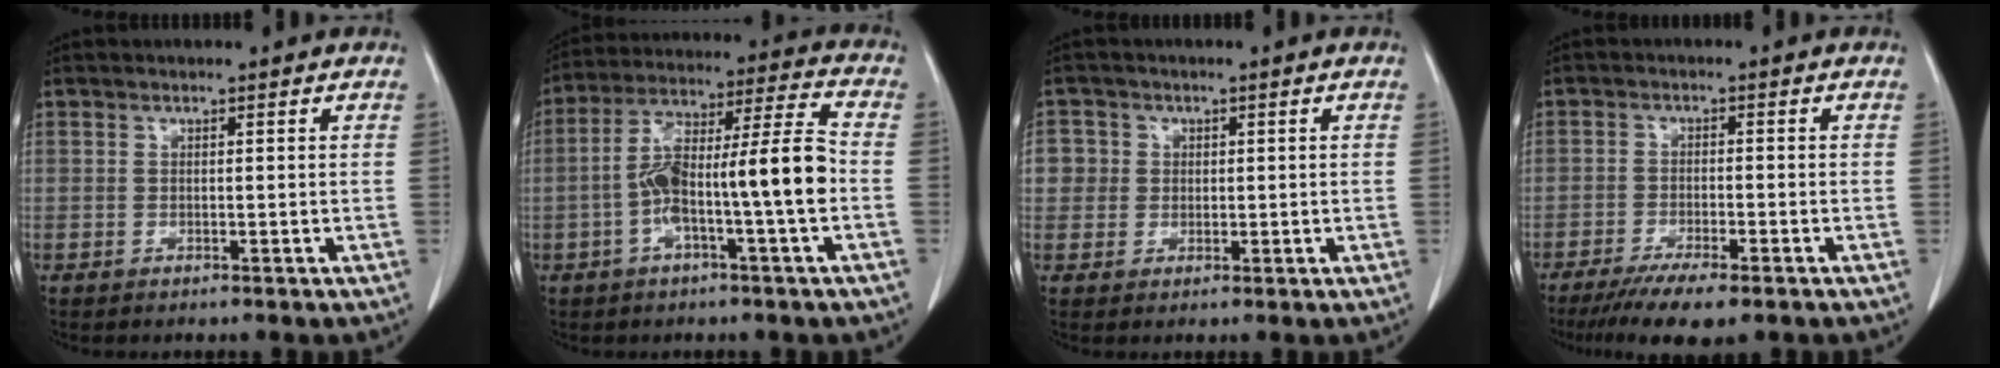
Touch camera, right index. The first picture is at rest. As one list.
[{"total": 13.9, "force": [-2.8, 0.7, 13.6], "torque": [-0.242, 0.027, -0.051]}, {"total": 3.7, "force": [0.6, 3.6, 0.3], "torque": [0.011, 0.007, 0.008]}, {"total": 7.6, "force": [-5.5, 1.2, 5.1], "torque": [-0.079, -0.015, -0.086]}]